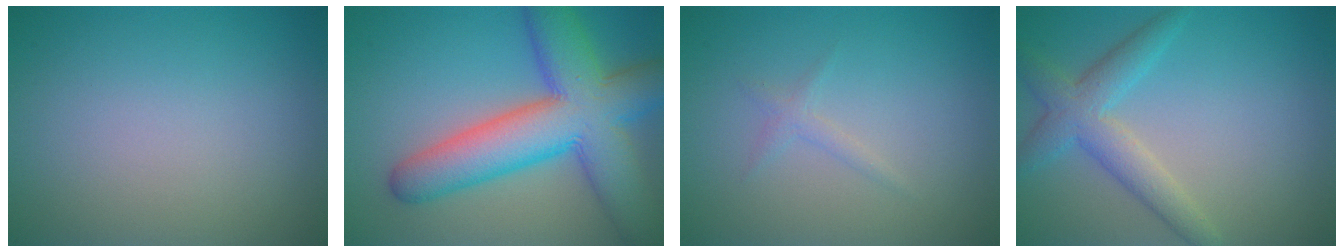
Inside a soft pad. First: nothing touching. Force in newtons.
{"total": 11.2, "press": 11.2, "slide": 0.3}
{"total": 0.9, "press": 0.9, "slide": 0.1}
{"total": 3.9, "press": 3.9, "slide": 0.1}